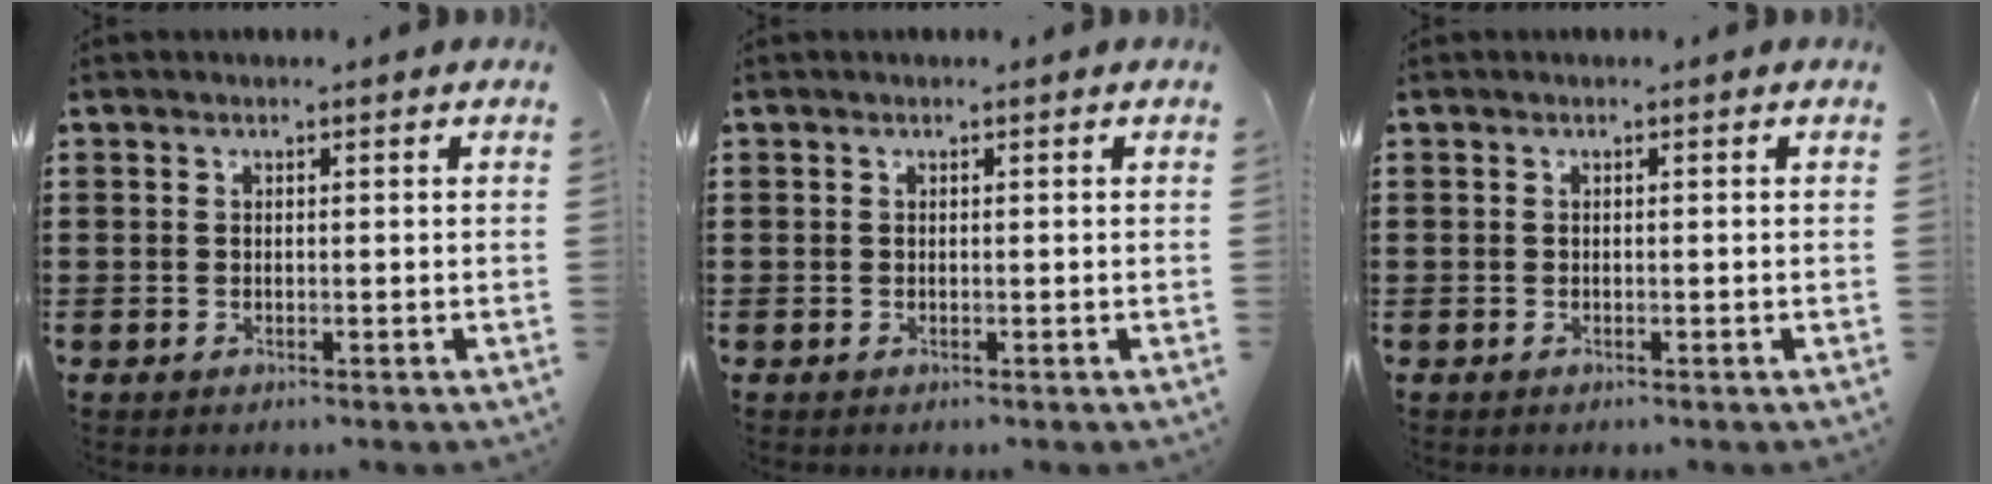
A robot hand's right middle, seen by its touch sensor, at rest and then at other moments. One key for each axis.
{"total": 0.0}
{"total": 0.0}